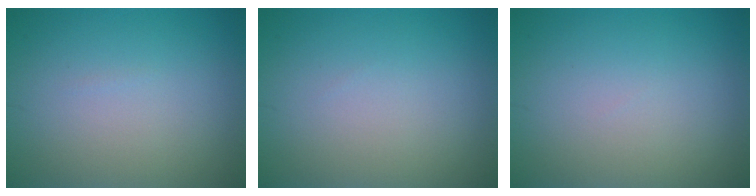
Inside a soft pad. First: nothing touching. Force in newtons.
{"total": 0.0}
{"total": 0.0}